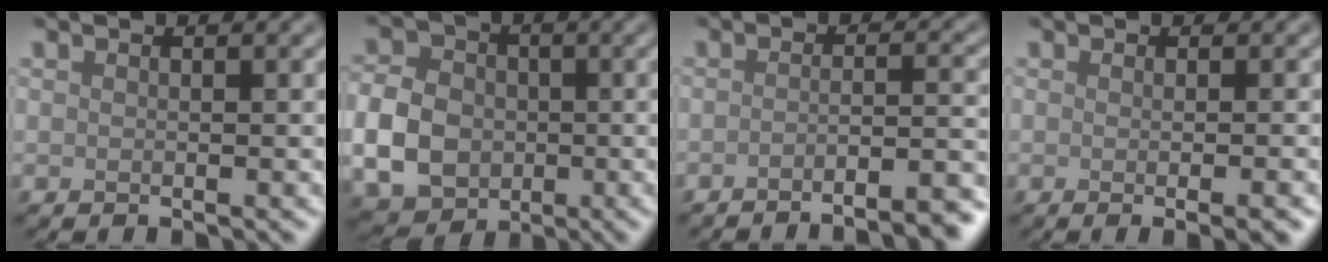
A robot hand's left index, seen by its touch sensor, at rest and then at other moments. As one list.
[{"total": 6.4, "force": [-1.3, 5.2, 3.5], "torque": [-0.075, 0.002, -0.038]}, {"total": 5.9, "force": [-4.2, 1.3, 3.9], "torque": [-0.040, 0.011, -0.057]}, {"total": 3.3, "force": [-0.6, 1.0, 3.1], "torque": [-0.020, 0.000, -0.006]}]